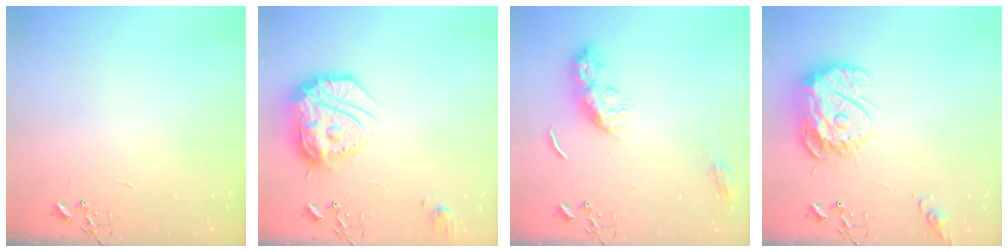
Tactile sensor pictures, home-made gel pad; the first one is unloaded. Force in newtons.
{"total": 19.3, "press": 19.2, "slide": 1.7}
{"total": 10.4, "press": 10.4, "slide": 0.2}
{"total": 14.4, "press": 14.4, "slide": 1.3}